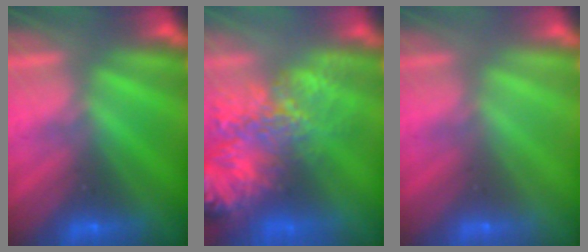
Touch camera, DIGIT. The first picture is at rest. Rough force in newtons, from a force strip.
{"total": 9.1}
{"total": 3.4}